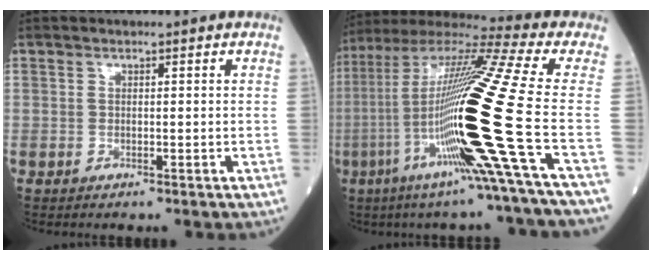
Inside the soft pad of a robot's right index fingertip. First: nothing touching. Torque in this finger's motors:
{"motor_torque": [2.14, 0.00, 1.05, 0.21]}